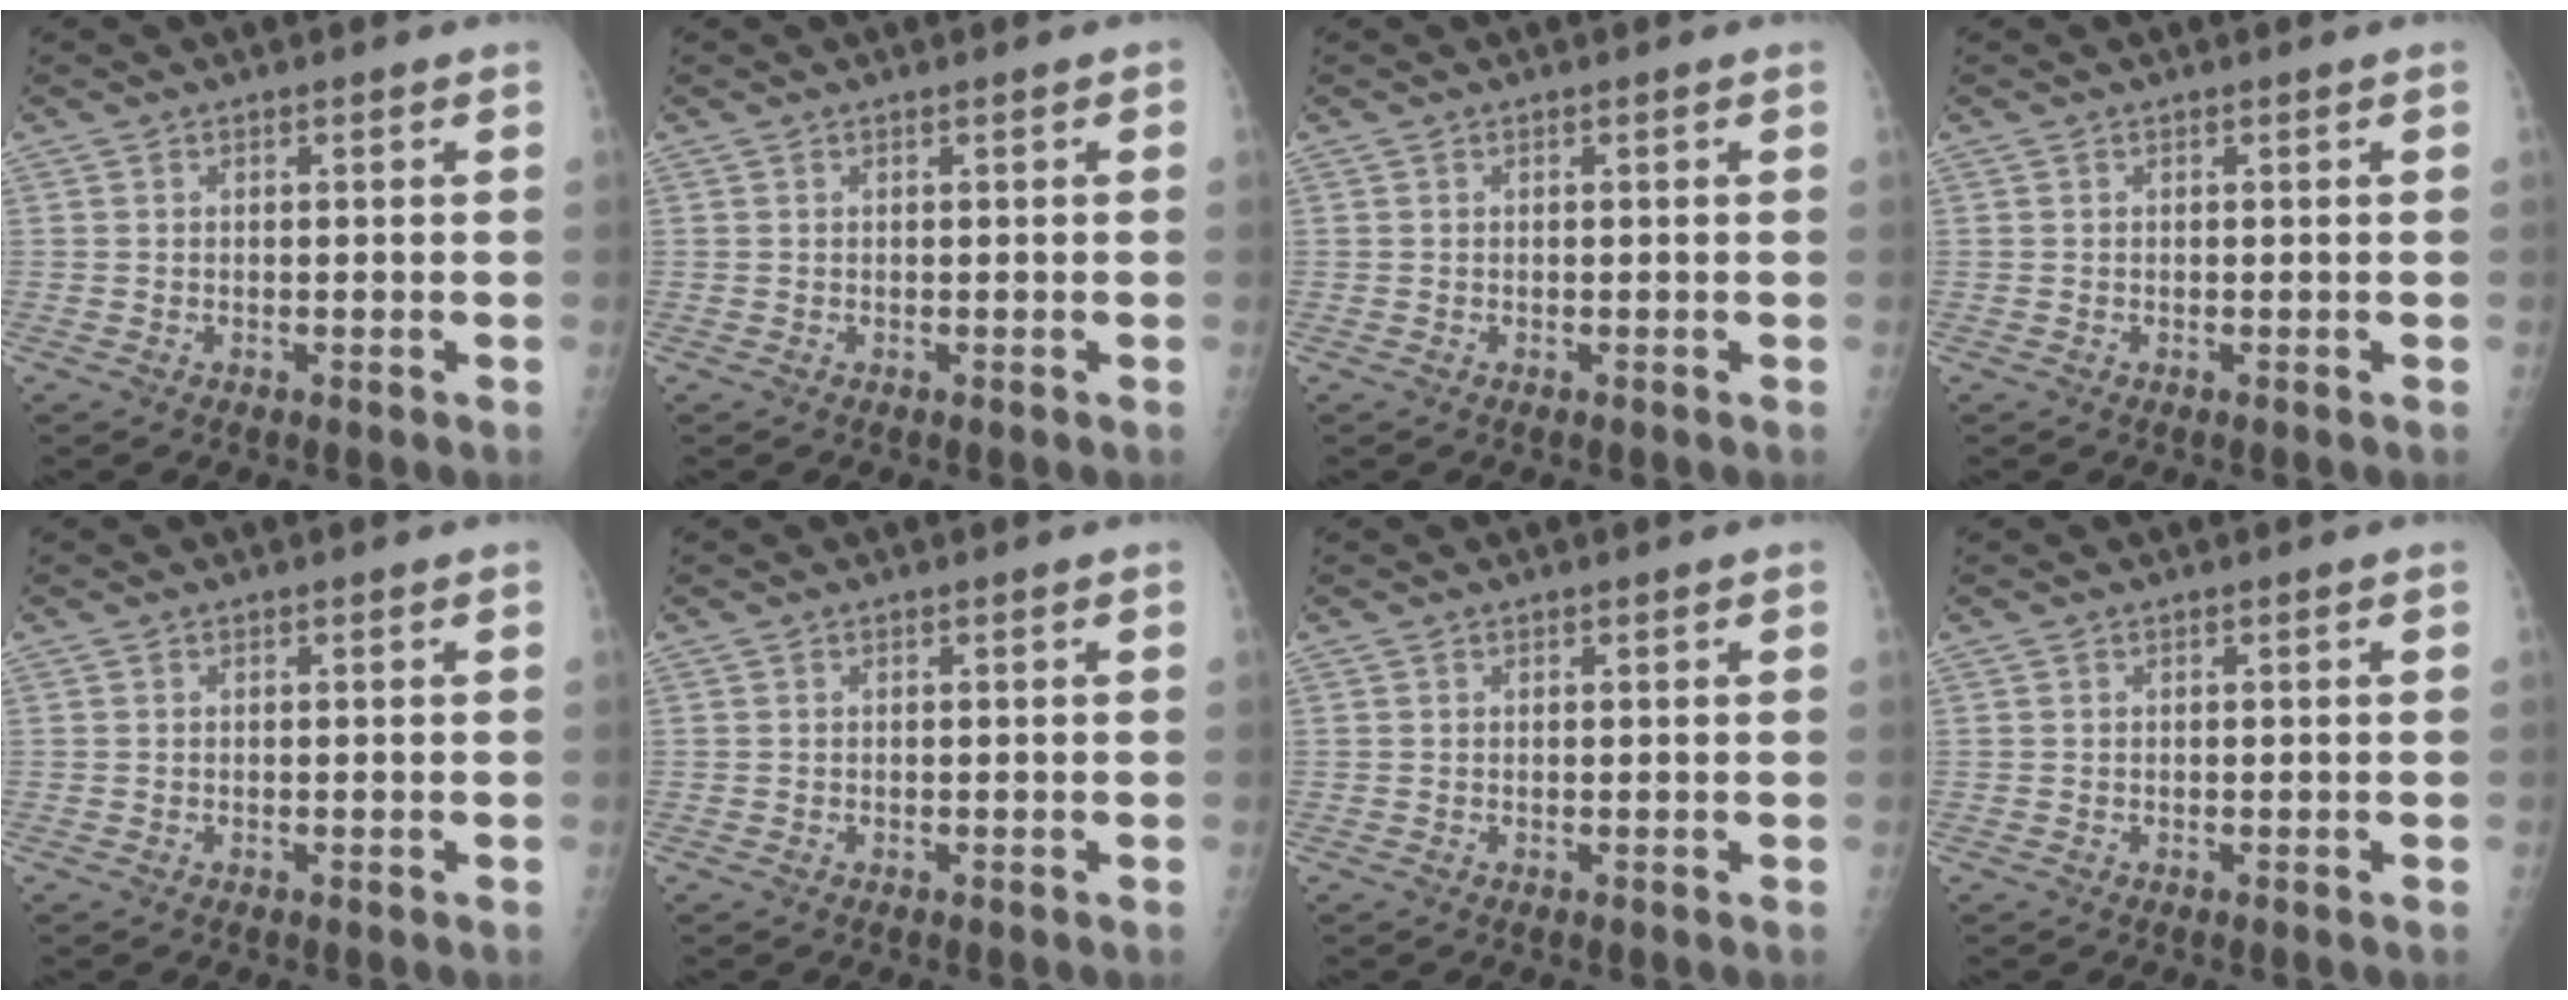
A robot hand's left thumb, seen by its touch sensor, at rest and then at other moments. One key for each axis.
{"total": 0.0}
{"total": 0.0}
{"total": 0.0}
{"total": 0.0}
{"total": 0.0}
{"total": 0.0}
{"total": 0.0}